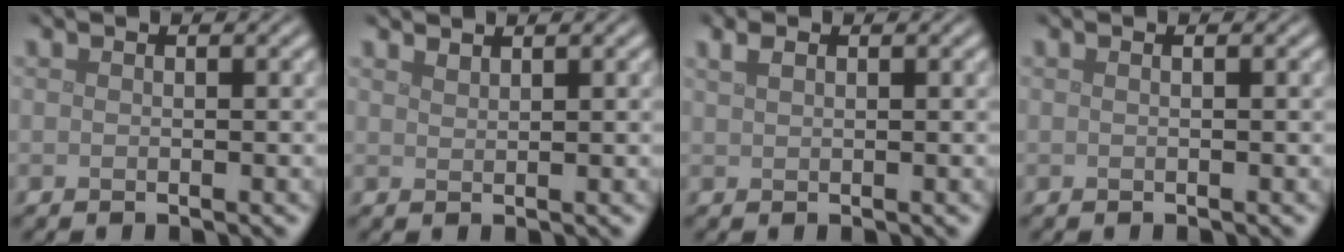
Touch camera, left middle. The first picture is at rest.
{"total": 0.9, "force": [0.9, 0.1, 0.3], "torque": [0.000, 0.000, 0.016]}
{"total": 1.2, "force": [0.8, 0.5, 0.7], "torque": [-0.017, 0.003, 0.018]}
{"total": 0.6, "force": [0.1, 0.3, 0.5], "torque": [-0.006, 0.002, -0.003]}